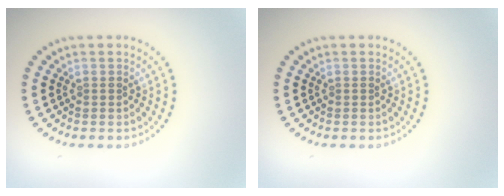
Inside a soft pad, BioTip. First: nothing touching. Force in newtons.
{"total": 0.0}